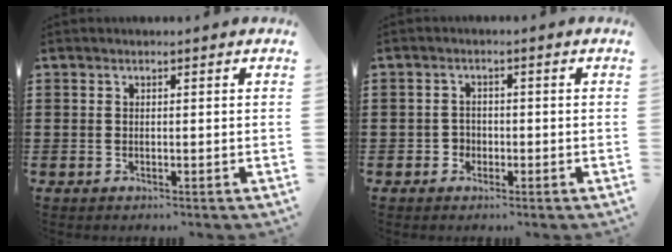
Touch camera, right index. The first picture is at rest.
{"total": 1.8, "force": [-0.9, 1.5, 0.3], "torque": [-0.012, 0.002, -0.022]}